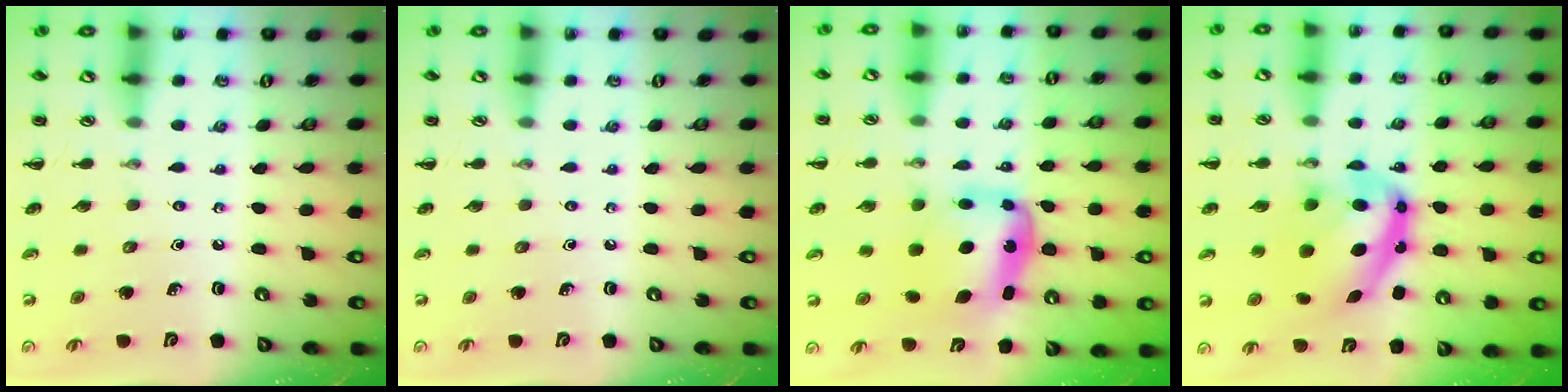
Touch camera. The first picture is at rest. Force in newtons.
{"total": 0.0}
{"total": 6.3, "press": 6.1, "slide": 1.5}
{"total": 13.1, "press": 12.8, "slide": 2.9}